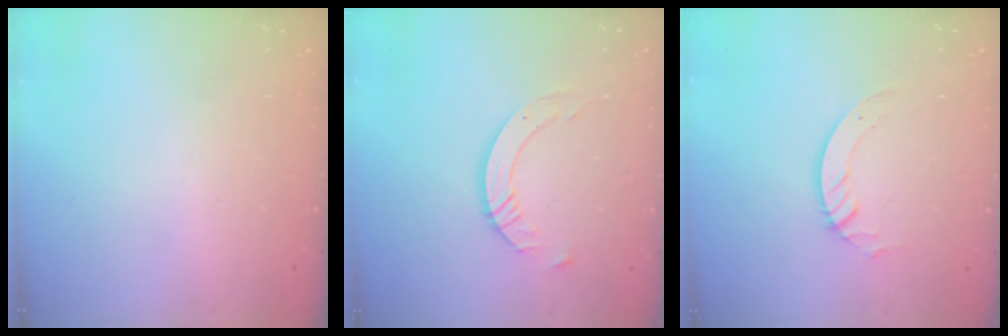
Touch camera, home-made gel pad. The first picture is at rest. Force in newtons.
{"total": 8.0, "press": 7.9, "slide": 0.7}
{"total": 2.8, "press": 2.8, "slide": 0.2}